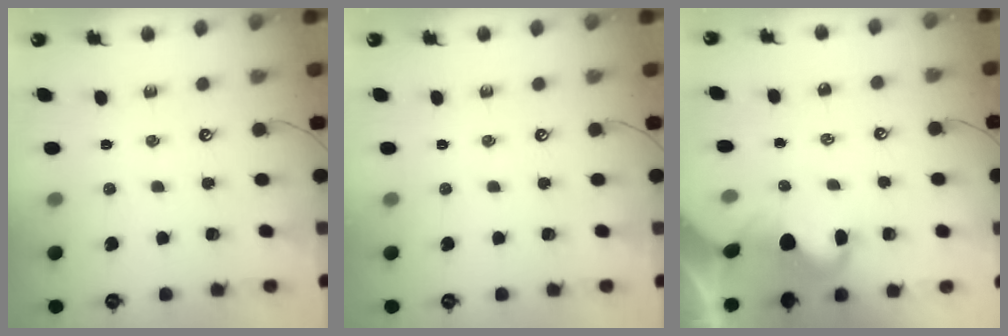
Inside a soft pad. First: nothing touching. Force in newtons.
{"total": 0.0}
{"total": 1.7, "press": 1.7, "slide": 0.2}